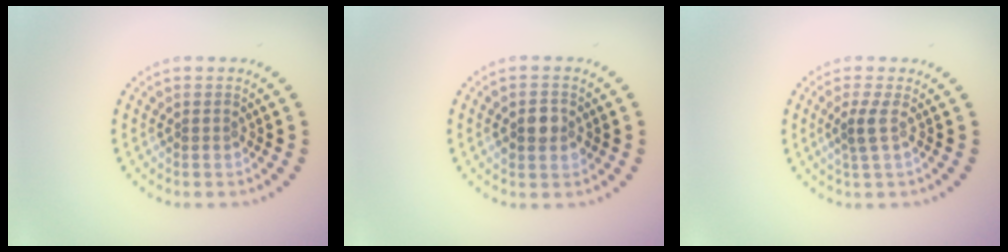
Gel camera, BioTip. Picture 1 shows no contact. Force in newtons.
{"total": 2.5, "press": 2.5, "slide": 0.2}
{"total": 1.6, "press": 1.1, "slide": 1.2}